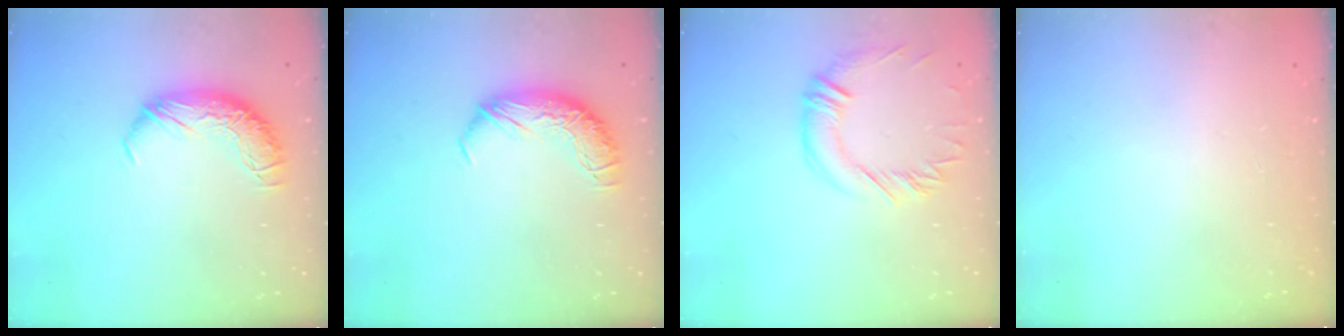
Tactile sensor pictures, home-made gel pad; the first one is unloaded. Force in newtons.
{"total": 0.0}
{"total": 0.8, "press": 0.2, "slide": 0.8}
{"total": 12.0, "press": 11.9, "slide": 0.4}